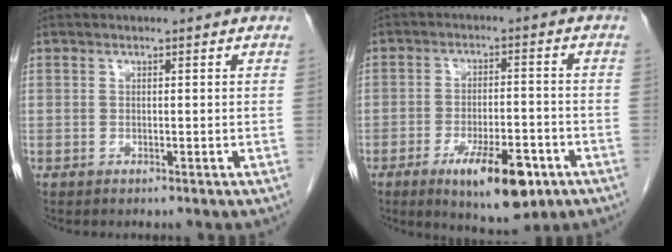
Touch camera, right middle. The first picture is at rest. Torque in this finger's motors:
{"motor_torque": [1.23, -0.90, 0.77, 0.15]}